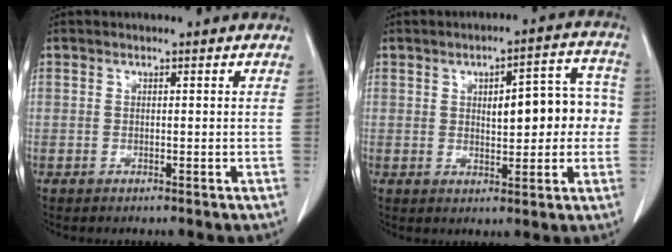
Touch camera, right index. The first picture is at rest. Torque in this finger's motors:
{"motor_torque": [0.36, 0.21, 0.13, 0.05]}